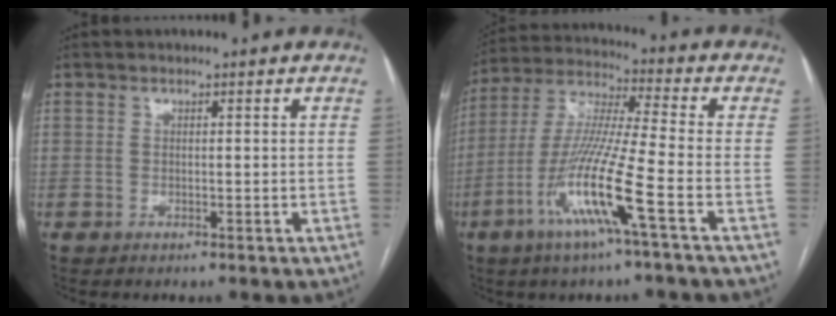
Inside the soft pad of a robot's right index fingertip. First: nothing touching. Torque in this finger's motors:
{"motor_torque": [1.92, -0.21, 1.05, 0.21]}